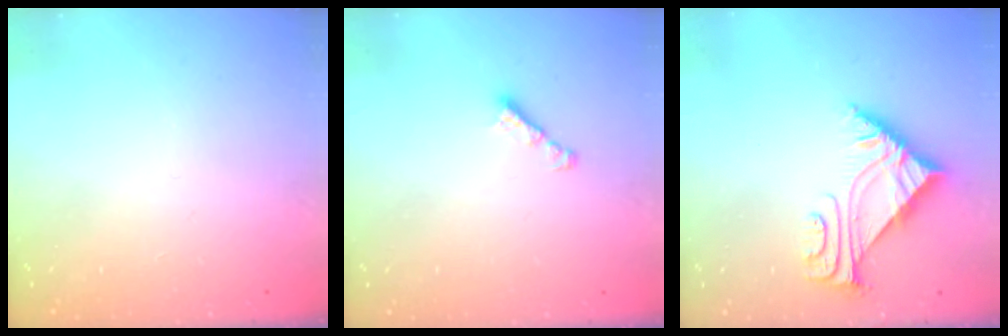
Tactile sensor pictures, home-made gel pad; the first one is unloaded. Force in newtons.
{"total": 2.2, "press": 2.1, "slide": 0.6}
{"total": 5.2, "press": 5.1, "slide": 0.7}